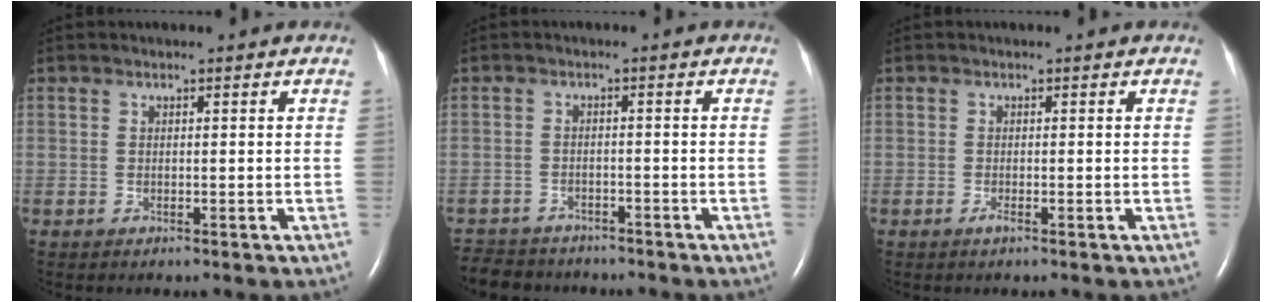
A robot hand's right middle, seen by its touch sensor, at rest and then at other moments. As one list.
[{"total": 8.4, "force": [-7.6, 3.2, 1.7], "torque": [-0.037, -0.003, -0.111]}, {"total": 0.7, "force": [-0.4, 0.0, 0.5], "torque": [-0.013, -0.002, -0.008]}]